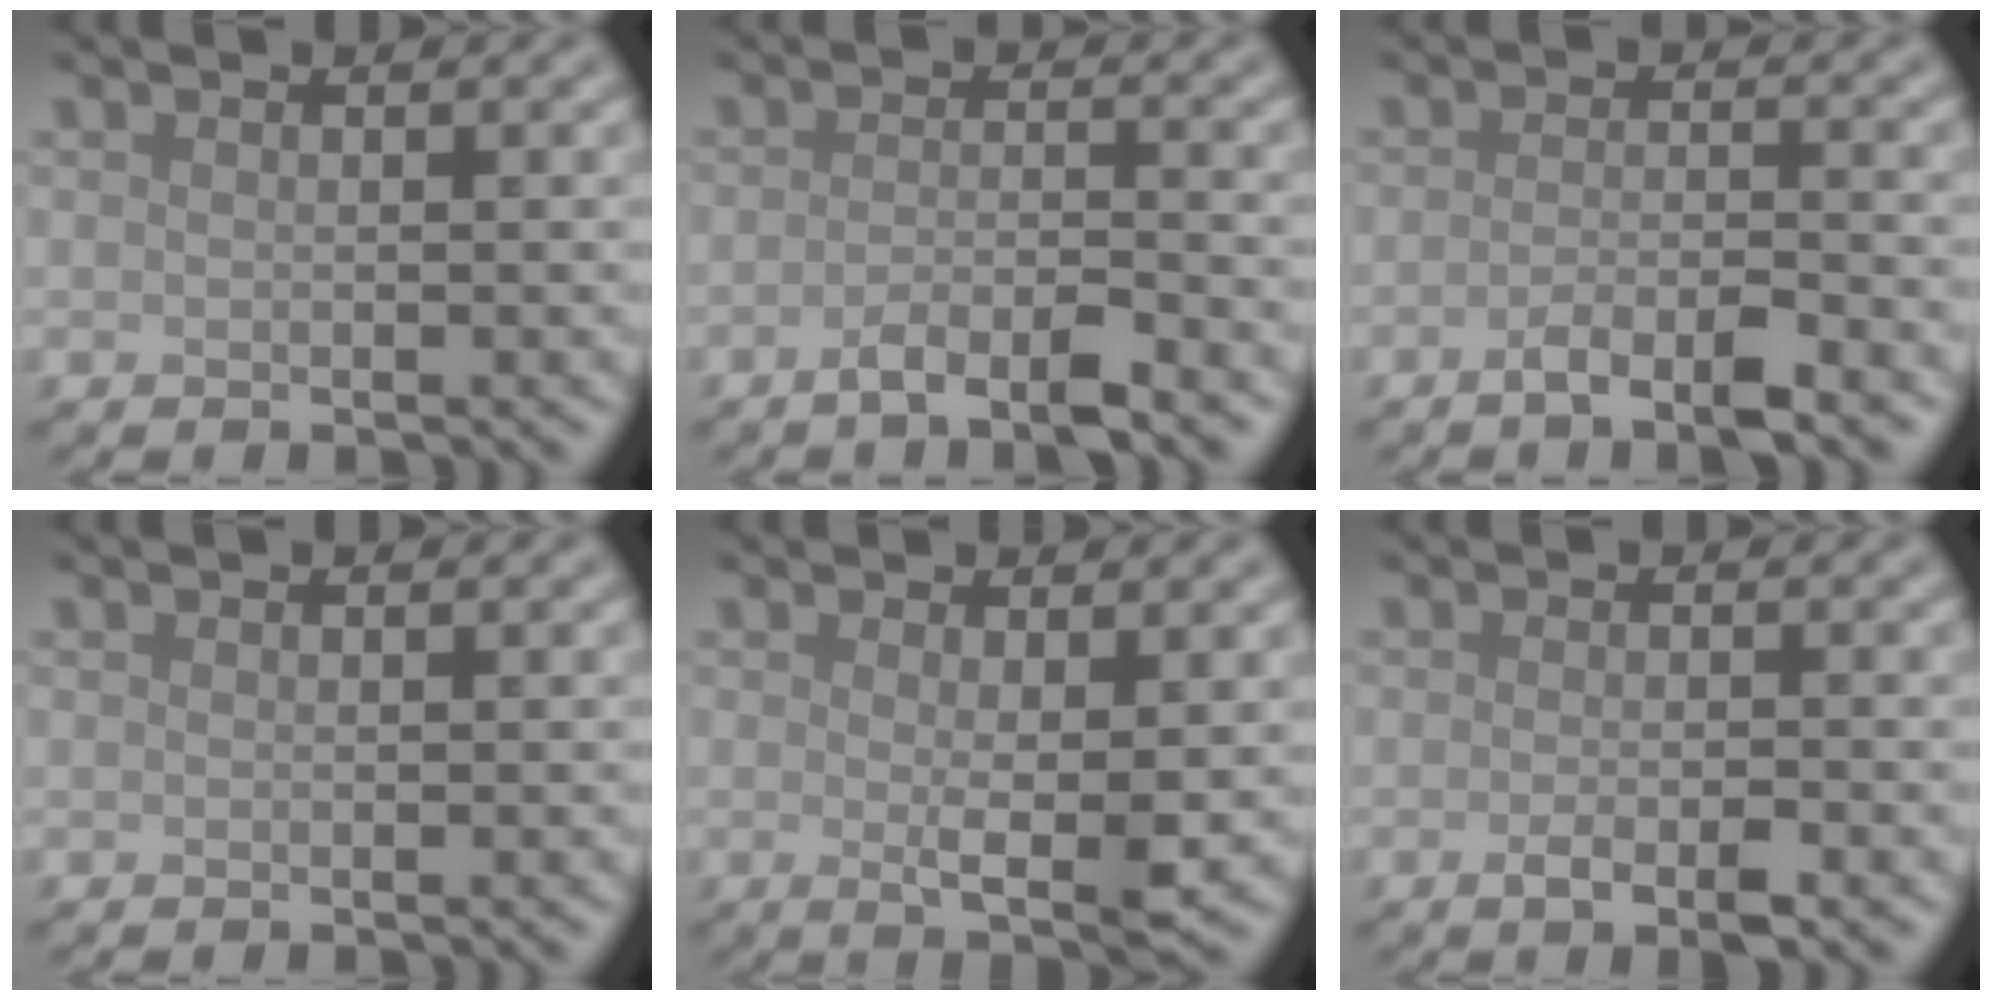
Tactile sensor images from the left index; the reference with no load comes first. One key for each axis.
{"total": 3.3, "fx": -2.3, "fy": 0.7, "fz": 2.4, "tx": -0.038, "ty": 0.004, "tz": -0.051}
{"total": 3.4, "fx": -2.1, "fy": 0.7, "fz": 2.5, "tx": -0.043, "ty": 0.003, "tz": -0.045}
{"total": 0.0}
{"total": 2.8, "fx": 0.3, "fy": 0.4, "fz": 2.8, "tx": -0.046, "ty": -0.012, "tz": 0.008}
{"total": 2.3, "fx": -1.1, "fy": 0.6, "fz": 2.0, "tx": -0.036, "ty": -0.005, "tz": -0.019}